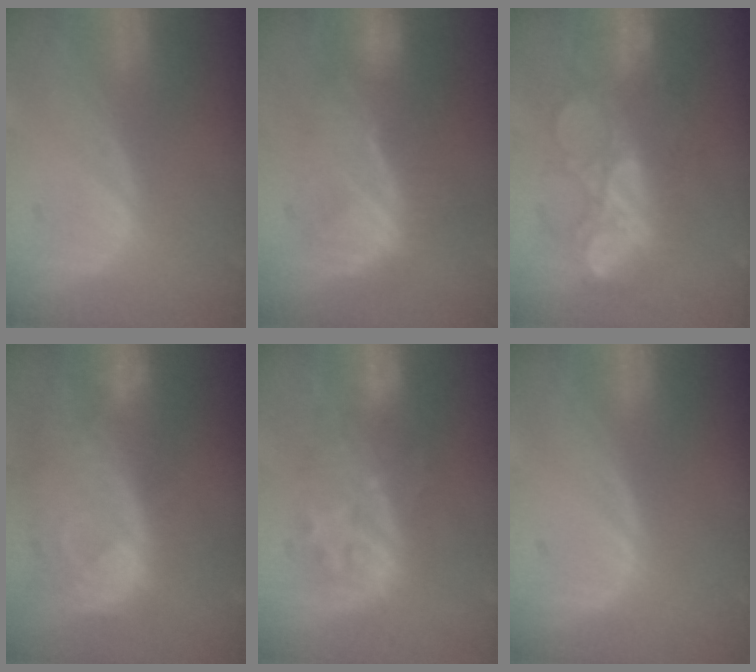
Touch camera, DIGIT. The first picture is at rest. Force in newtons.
{"total": 8.1, "press": 8.0, "slide": 1.2}
{"total": 9.2, "press": 8.8, "slide": 2.5}
{"total": 11.8, "press": 10.2, "slide": 6.0}
{"total": 8.2, "press": 8.1, "slide": 1.0}
{"total": 0.0}